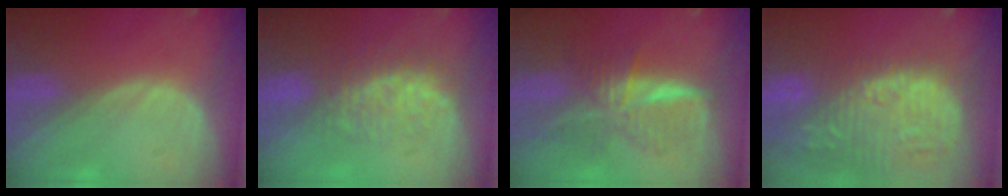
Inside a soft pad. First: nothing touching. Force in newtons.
{"total": 7.5, "press": 7.2, "slide": 2.3}
{"total": 7.2, "press": 7.2, "slide": 0.2}
{"total": 15.8, "press": 13.2, "slide": 8.8}